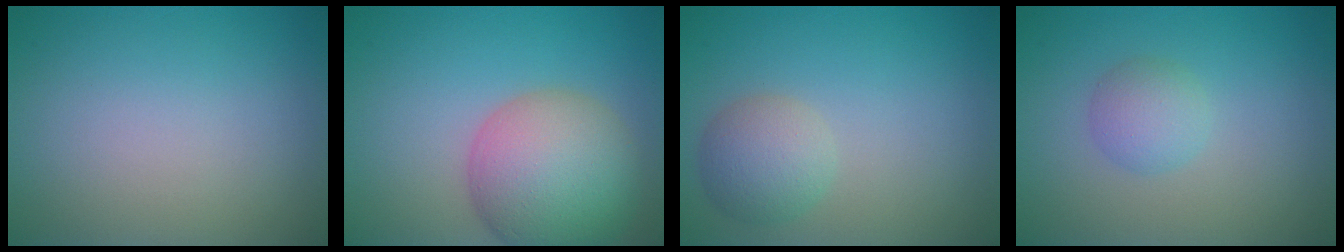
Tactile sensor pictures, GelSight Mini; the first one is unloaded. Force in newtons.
{"total": 8.8, "press": 8.8, "slide": 0.5}
{"total": 3.1, "press": 3.1, "slide": 0.2}
{"total": 2.1, "press": 2.1, "slide": 0.1}